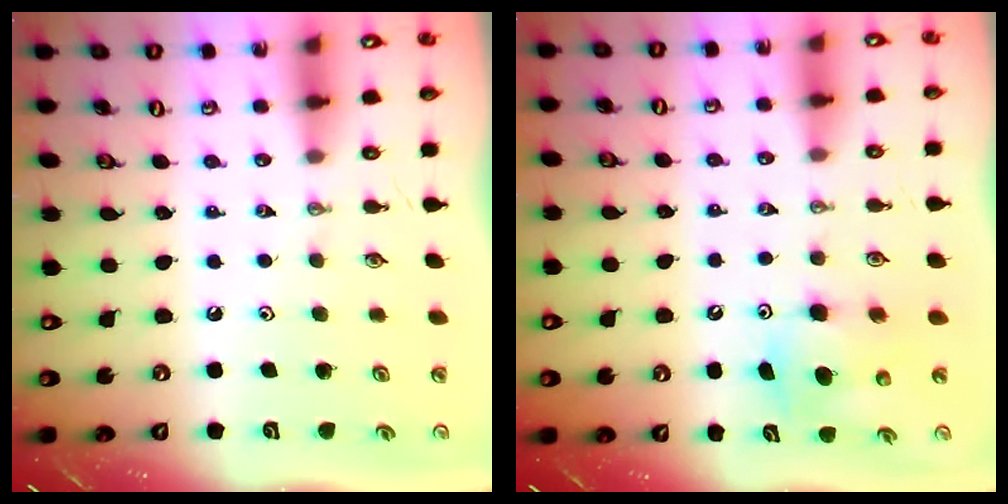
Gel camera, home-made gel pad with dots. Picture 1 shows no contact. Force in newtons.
{"total": 8.2, "press": 8.1, "slide": 0.8}